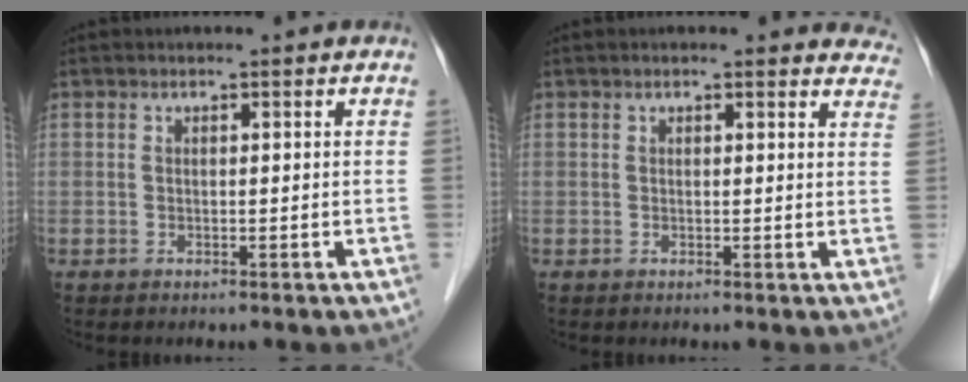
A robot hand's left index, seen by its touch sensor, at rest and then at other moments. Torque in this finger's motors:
{"motor_torque": [0.31, -0.27, 0.00, -0.01]}